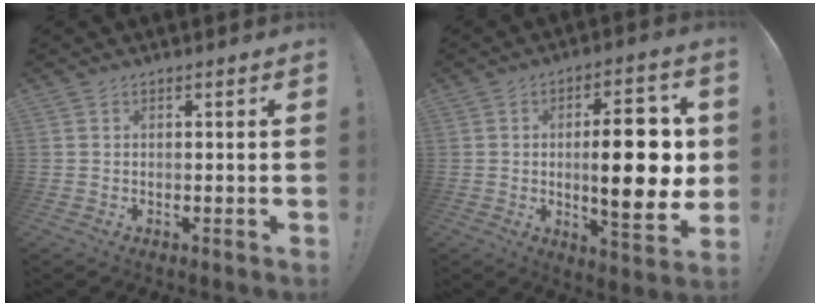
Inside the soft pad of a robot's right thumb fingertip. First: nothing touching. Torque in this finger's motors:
{"motor_torque": [0.40, 0.59, 1.39, -0.16, 0.12]}